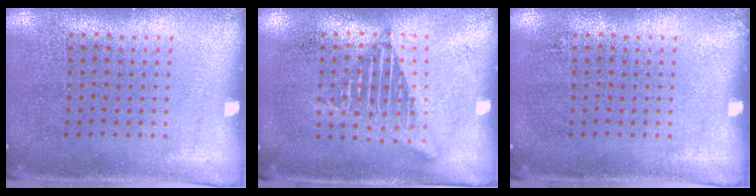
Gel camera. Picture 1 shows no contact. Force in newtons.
{"total": 1.7, "press": 1.7, "slide": 0.2}
{"total": 0.0}